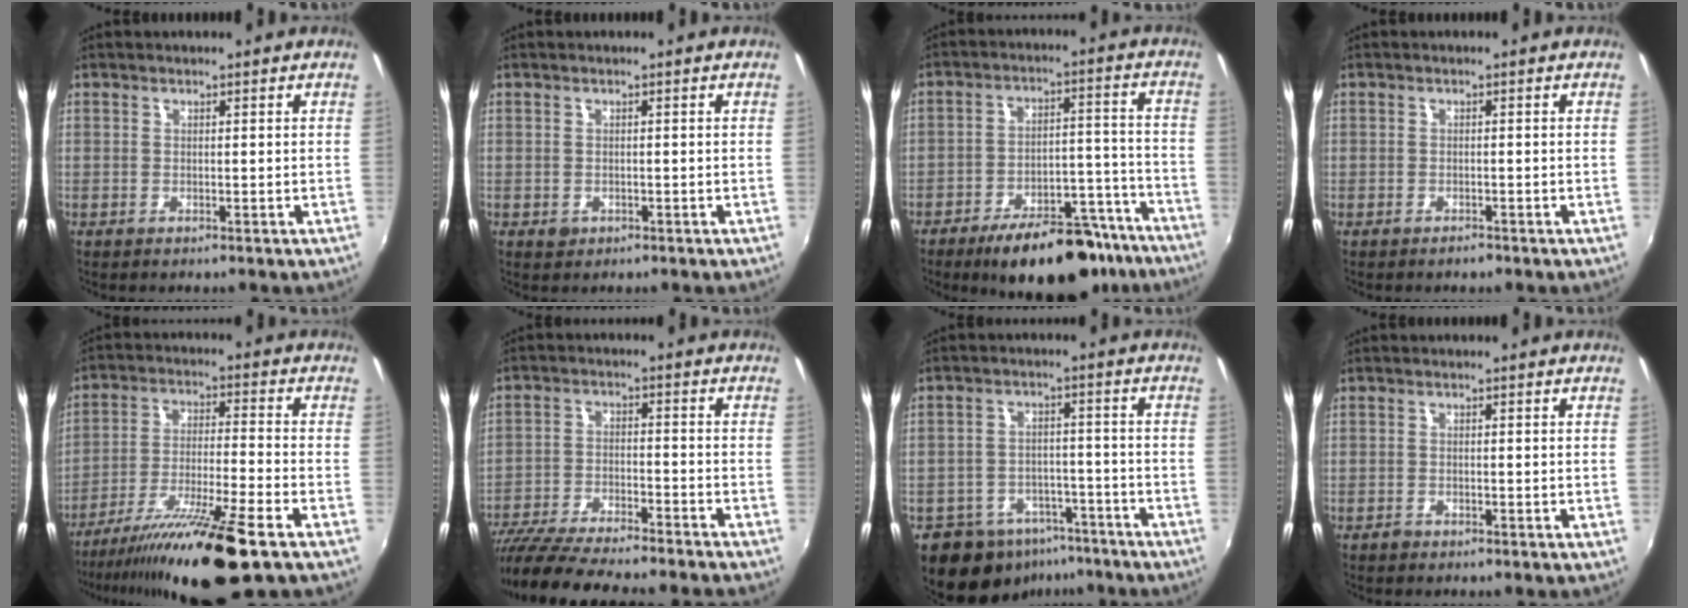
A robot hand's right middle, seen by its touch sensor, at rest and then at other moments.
{"total": 1.3, "force": [-0.5, 1.1, 0.4], "torque": [-0.007, -0.003, -0.006]}
{"total": 18.5, "force": [-14.5, 7.3, 8.9], "torque": [-0.134, 0.030, -0.185]}
{"total": 1.1, "force": [-0.9, 0.6, 0.2], "torque": [-0.006, 0.001, -0.014]}
{"total": 16.7, "force": [-12.2, 0.0, 11.4], "torque": [-0.219, -0.026, -0.208]}
{"total": 18.8, "force": [-16.5, 1.7, 8.8], "torque": [-0.174, -0.039, -0.267]}
{"total": 11.5, "force": [-8.1, 7.2, 3.8], "torque": [-0.091, 0.013, -0.104]}
{"total": 0.8, "force": [-0.7, 0.4, 0.0], "torque": [-0.002, 0.000, -0.014]}